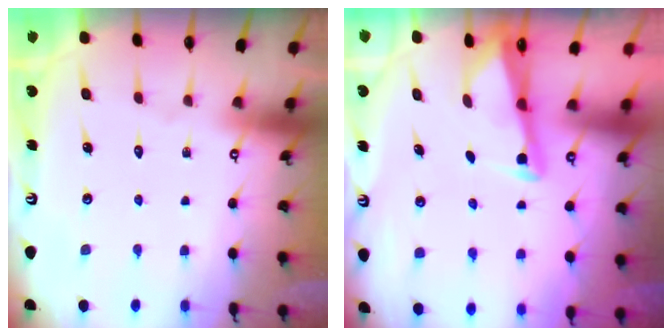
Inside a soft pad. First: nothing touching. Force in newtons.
{"total": 2.5, "press": 2.5, "slide": 0.2}